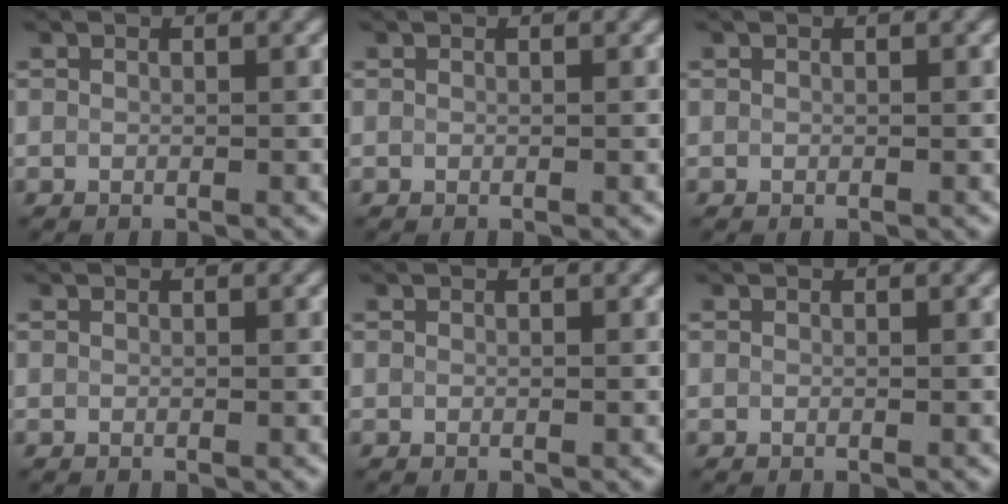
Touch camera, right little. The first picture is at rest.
{"total": 0.0}
{"total": 0.0}
{"total": 0.0}
{"total": 0.0}
{"total": 0.0}